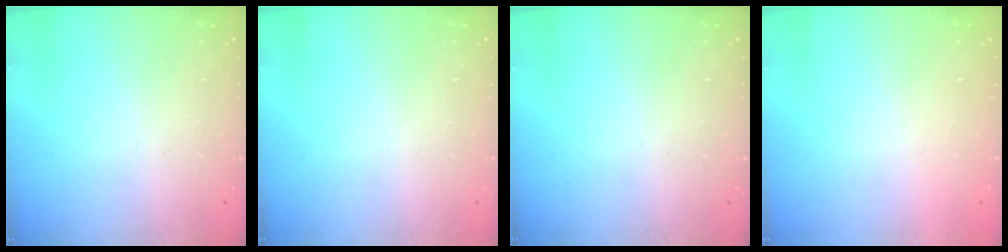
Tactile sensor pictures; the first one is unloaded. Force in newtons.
{"total": 0.0}
{"total": 0.0}
{"total": 1.6, "press": 1.6, "slide": 0.1}